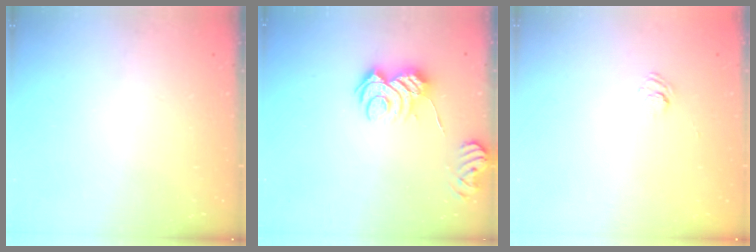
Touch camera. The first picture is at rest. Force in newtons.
{"total": 8.5, "press": 8.5, "slide": 0.7}
{"total": 3.3, "press": 3.1, "slide": 1.1}